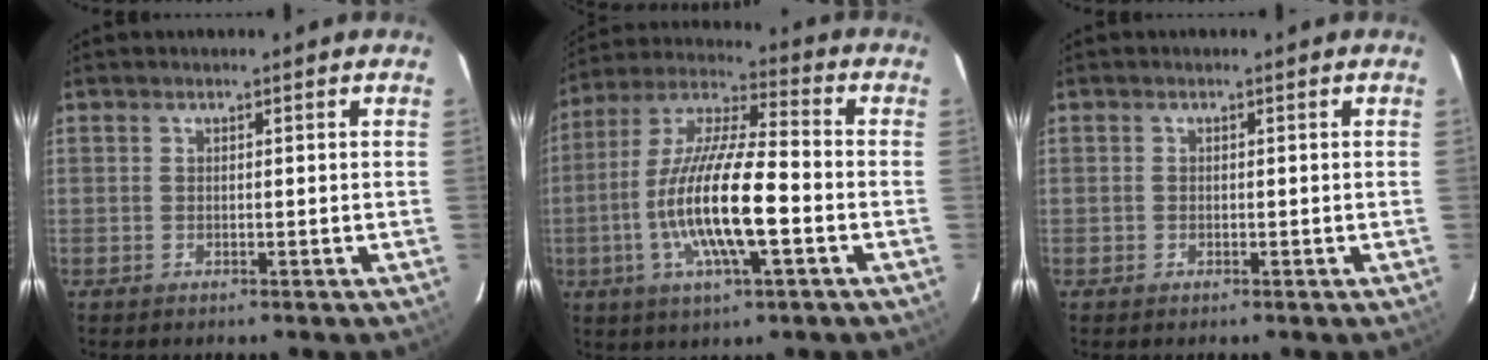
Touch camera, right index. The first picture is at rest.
{"total": 17.1, "force": [-4.2, 3.5, 16.2], "torque": [-0.317, -0.007, -0.085]}
{"total": 0.5, "force": [-0.2, 0.5, 0.1], "torque": [0.001, 0.000, -0.004]}